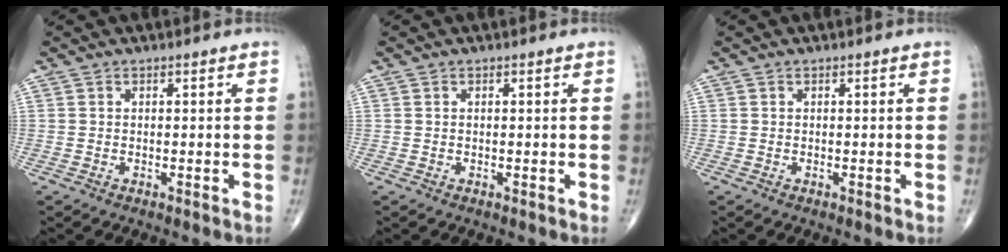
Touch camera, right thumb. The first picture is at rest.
{"total": 0.0}
{"total": 0.0}